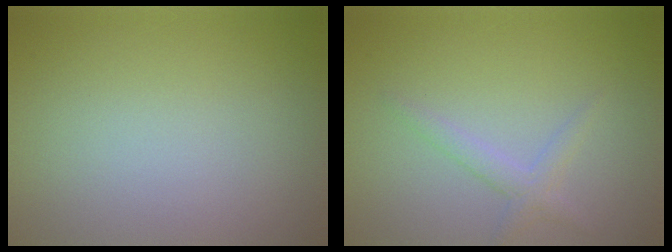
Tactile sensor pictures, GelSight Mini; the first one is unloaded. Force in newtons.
{"total": 1.6, "press": 1.6, "slide": 0.1}